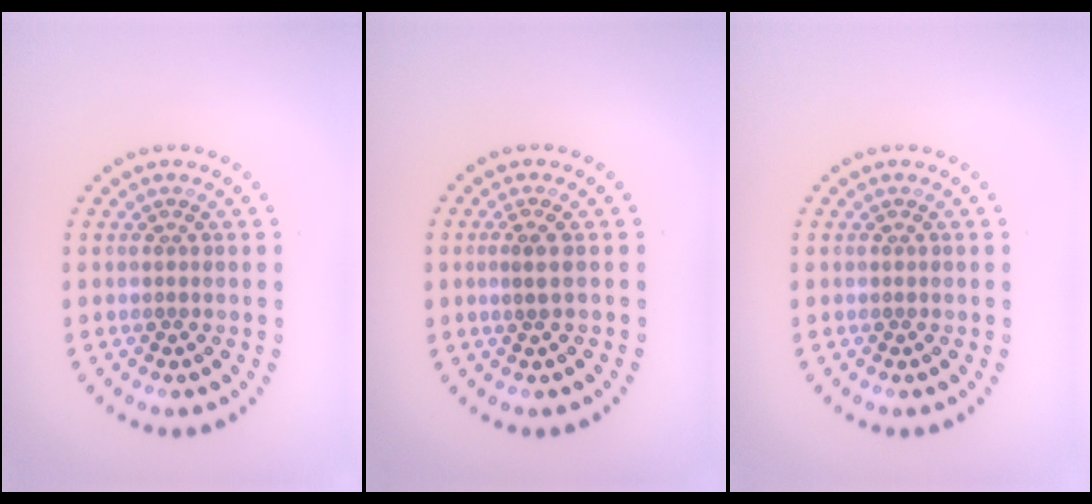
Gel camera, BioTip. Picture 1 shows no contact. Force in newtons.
{"total": 0.9, "press": 0.6, "slide": 0.7}
{"total": 0.0}